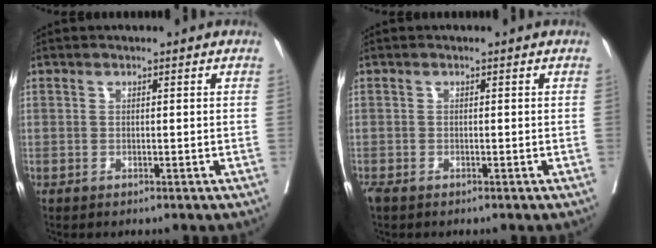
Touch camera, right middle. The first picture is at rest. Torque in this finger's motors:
{"motor_torque": [0.28, -0.21, 0.08, 0.01]}